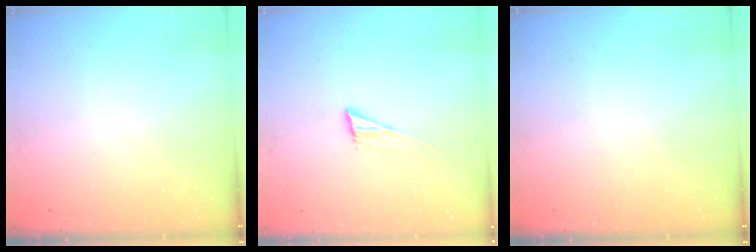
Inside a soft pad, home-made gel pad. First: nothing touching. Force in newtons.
{"total": 6.4, "press": 6.4, "slide": 1.0}
{"total": 0.0}